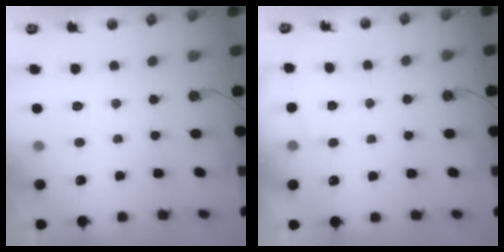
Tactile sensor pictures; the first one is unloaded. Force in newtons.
{"total": 1.1, "press": 1.1, "slide": 0.1}